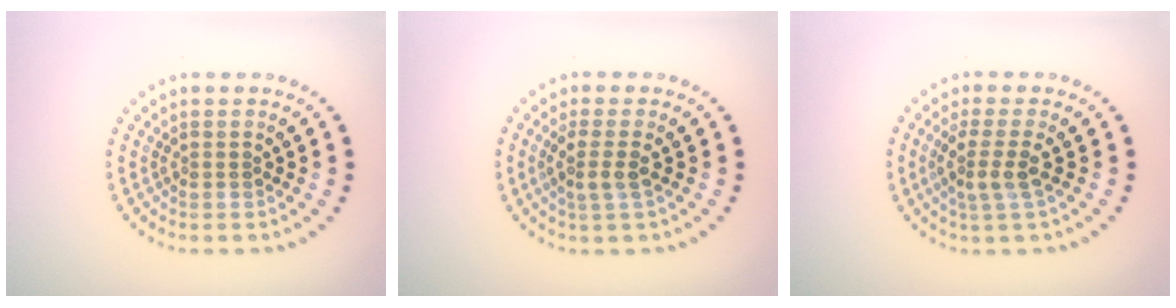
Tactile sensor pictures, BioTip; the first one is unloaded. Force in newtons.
{"total": 2.0, "press": 1.7, "slide": 1.1}
{"total": 2.7, "press": 2.1, "slide": 1.6}